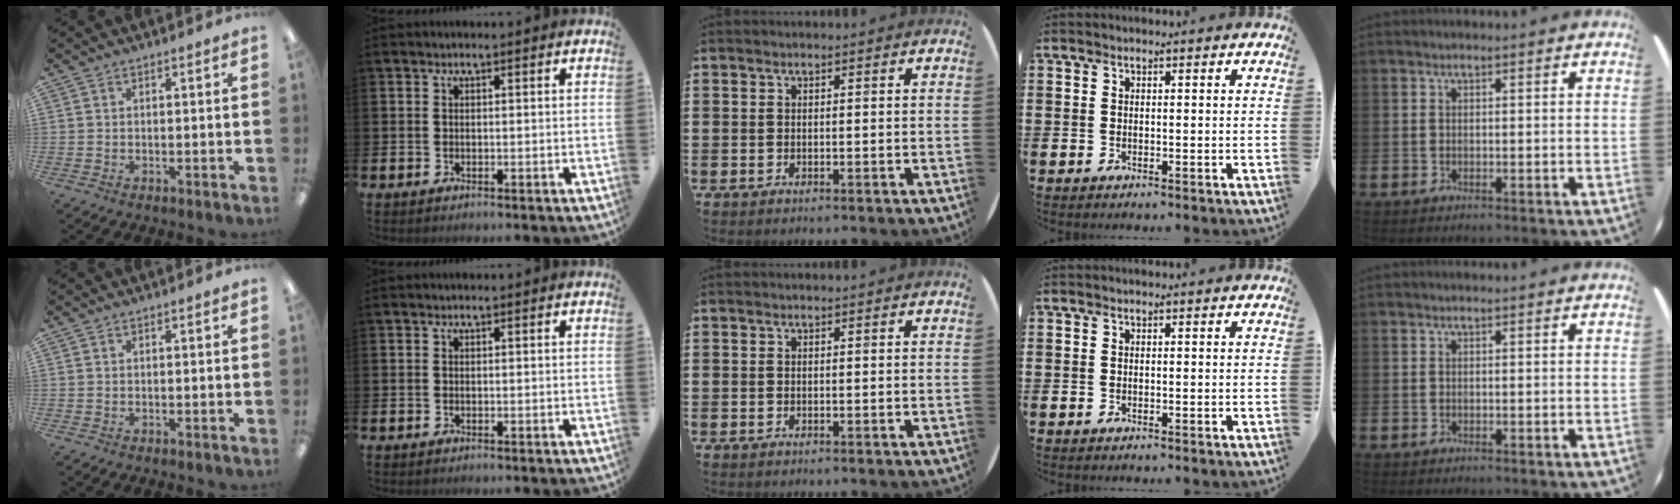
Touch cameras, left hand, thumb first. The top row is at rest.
{}